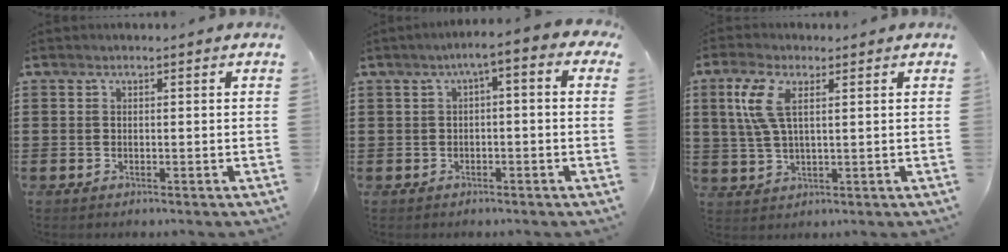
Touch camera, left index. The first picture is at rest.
{"total": 2.7, "force": [-0.9, 0.5, 2.5], "torque": [-0.049, 0.005, -0.024]}
{"total": 6.5, "force": [2.6, 2.5, 5.4], "torque": [-0.130, 0.003, 0.042]}